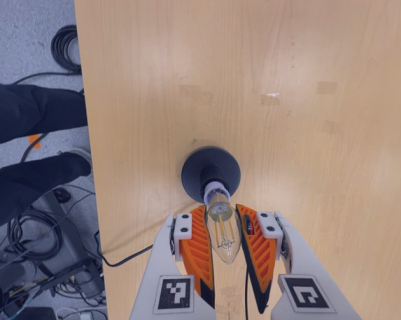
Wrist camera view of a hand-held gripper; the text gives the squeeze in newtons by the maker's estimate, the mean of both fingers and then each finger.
{"total": 19.9, "left": 21.8, "right": 17.9}